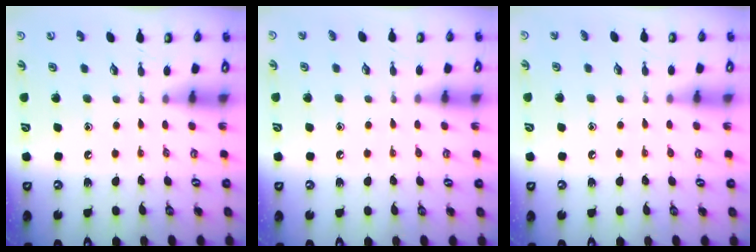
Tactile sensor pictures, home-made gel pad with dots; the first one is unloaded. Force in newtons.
{"total": 2.7, "press": 2.6, "slide": 0.7}
{"total": 2.7, "press": 2.6, "slide": 0.7}